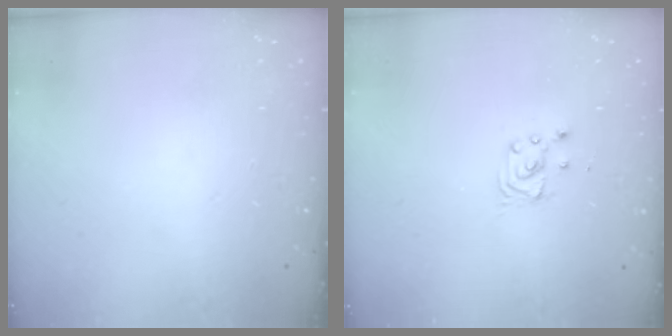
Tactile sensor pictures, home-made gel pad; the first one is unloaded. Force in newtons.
{"total": 2.9, "press": 2.9, "slide": 0.4}